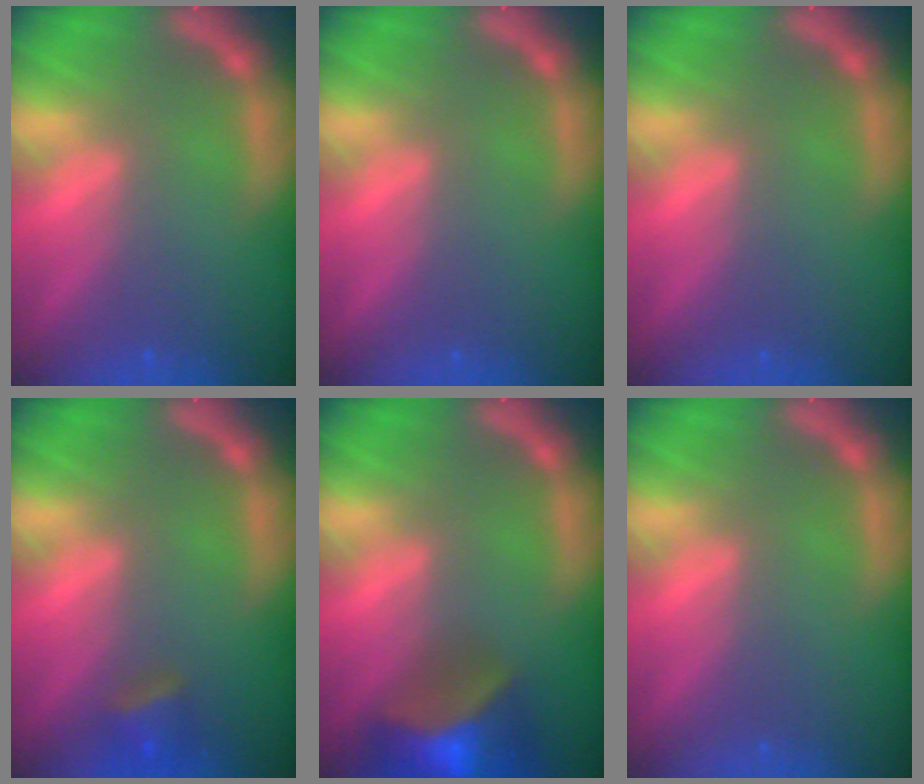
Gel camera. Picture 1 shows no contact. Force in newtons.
{"total": 0.0}
{"total": 0.0}
{"total": 2.4}
{"total": 9.5}
{"total": 0.0}